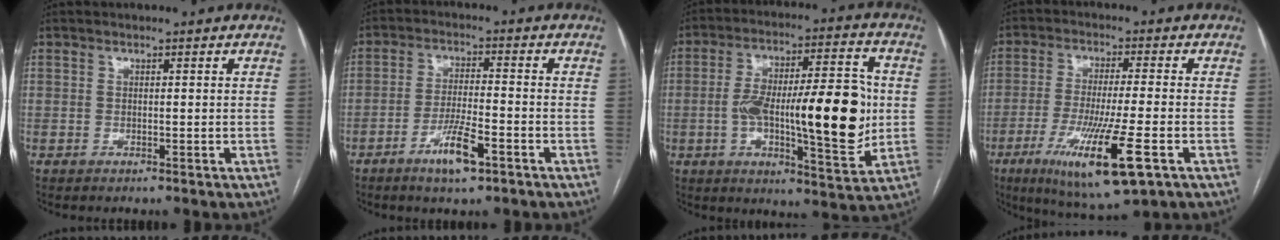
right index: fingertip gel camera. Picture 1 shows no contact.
{"total": 6.8, "force": [-3.9, 1.0, 5.6], "torque": [-0.109, -0.006, -0.067]}
{"total": 20.5, "force": [-1.0, 5.1, 19.8], "torque": [-0.312, 0.016, -0.009]}
{"total": 14.2, "force": [-6.1, 1.1, 12.8], "torque": [-0.243, -0.040, -0.098]}